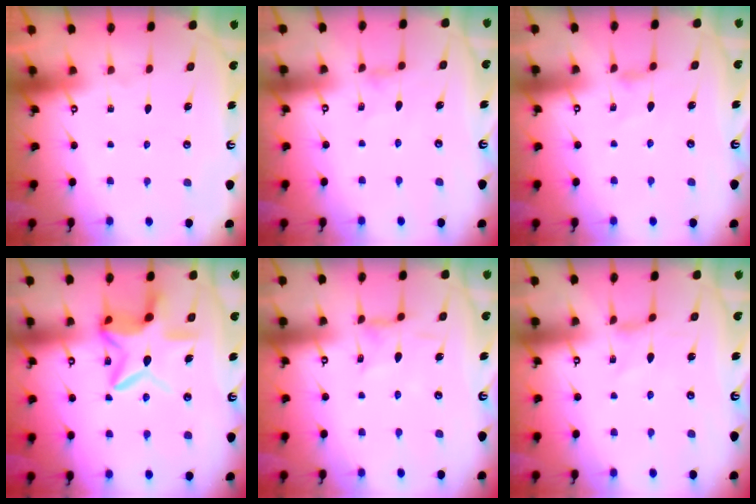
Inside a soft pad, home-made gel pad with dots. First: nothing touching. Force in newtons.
{"total": 0.9, "press": 0.8, "slide": 0.4}
{"total": 1.4, "press": 1.3, "slide": 0.4}
{"total": 12.9, "press": 12.9, "slide": 1.2}
{"total": 1.7, "press": 1.6, "slide": 0.4}
{"total": 0.0}